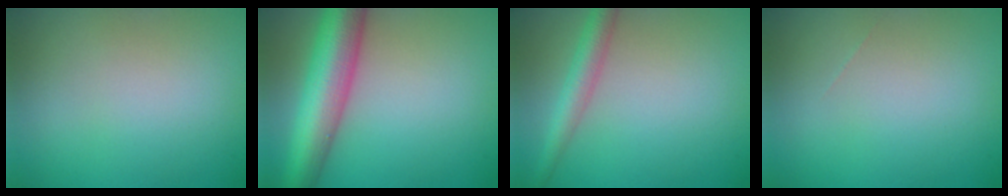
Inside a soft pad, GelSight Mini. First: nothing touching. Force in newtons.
{"total": 9.1, "press": 9.1, "slide": 0.2}
{"total": 3.1, "press": 3.1, "slide": 0.1}
{"total": 0.0}